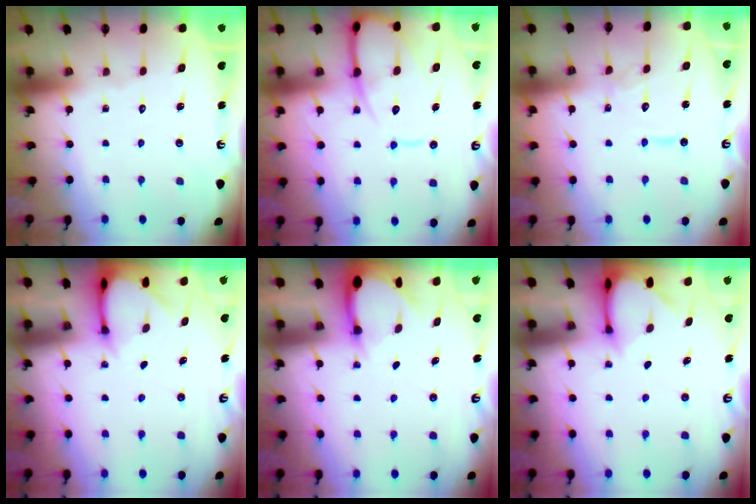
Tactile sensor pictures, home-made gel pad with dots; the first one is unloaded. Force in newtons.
{"total": 12.9, "press": 12.8, "slide": 1.3}
{"total": 8.9, "press": 8.9, "slide": 0.6}
{"total": 3.4, "press": 3.4, "slide": 0.2}
{"total": 3.3, "press": 3.3, "slide": 0.3}
{"total": 3.3, "press": 3.3, "slide": 0.3}